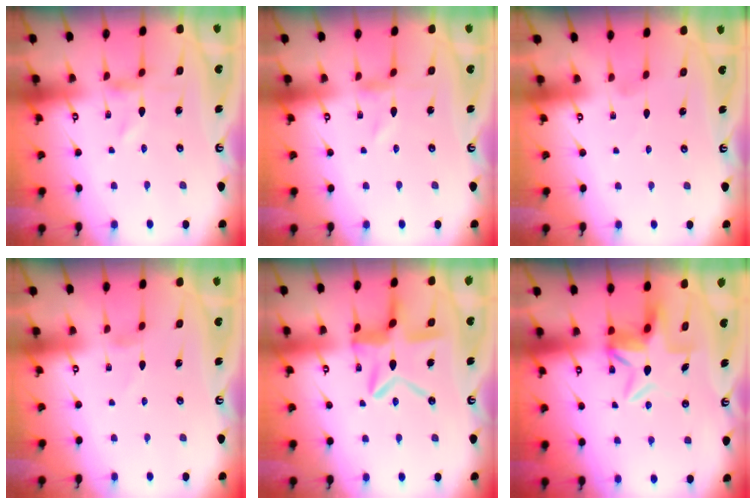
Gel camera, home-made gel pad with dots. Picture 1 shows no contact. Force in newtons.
{"total": 0.0}
{"total": 0.9, "press": 0.9, "slide": 0.1}
{"total": 0.6, "press": 0.6, "slide": 0.2}
{"total": 12.9, "press": 12.8, "slide": 1.3}
{"total": 6.7, "press": 6.4, "slide": 2.0}